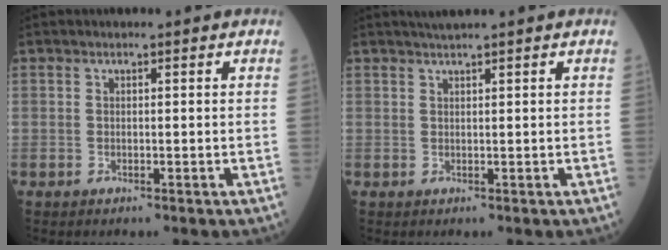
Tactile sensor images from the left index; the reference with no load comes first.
{"total": 1.7, "force": [1.5, -0.4, 0.8], "torque": [-0.010, 0.005, 0.030]}